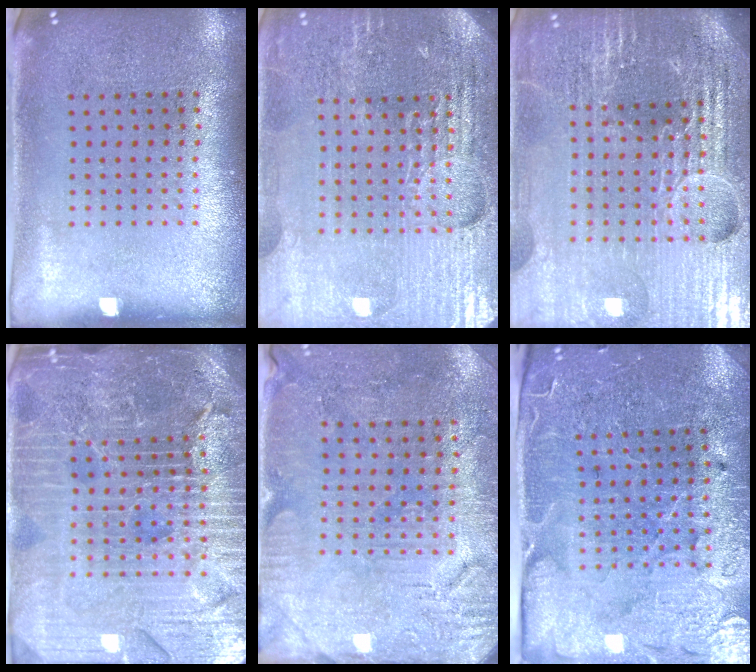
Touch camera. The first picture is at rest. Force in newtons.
{"total": 4.9, "press": 4.6, "slide": 1.8}
{"total": 6.3, "press": 5.6, "slide": 3.0}
{"total": 5.8, "press": 5.1, "slide": 2.6}
{"total": 3.0, "press": 2.9, "slide": 0.8}
{"total": 3.6, "press": 3.6, "slide": 0.6}